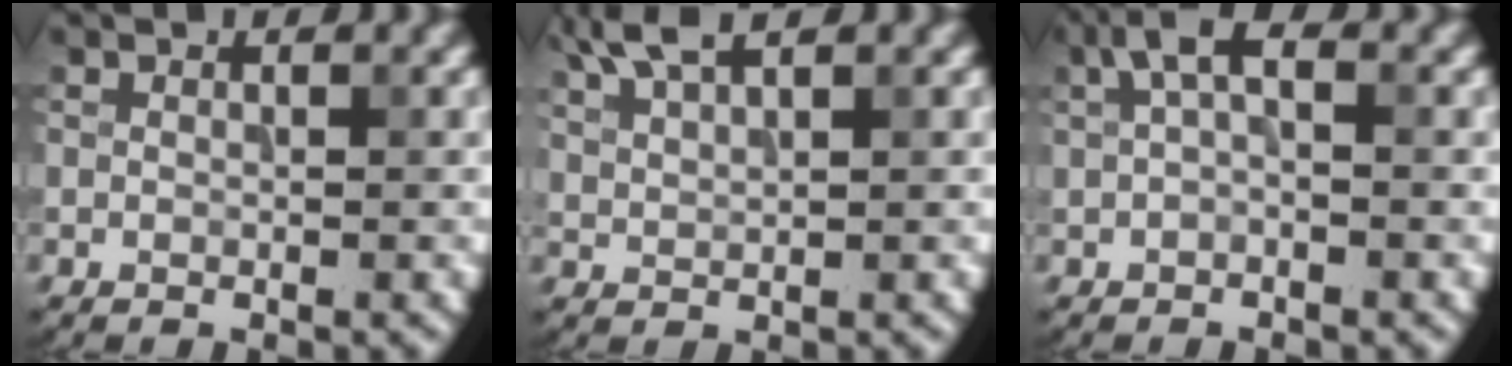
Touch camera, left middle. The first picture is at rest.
{"total": 3.5, "force": [2.6, 0.7, 2.1], "torque": [-0.047, 0.011, 0.056]}
{"total": 2.7, "force": [0.8, 1.1, 2.4], "torque": [-0.044, 0.011, 0.008]}